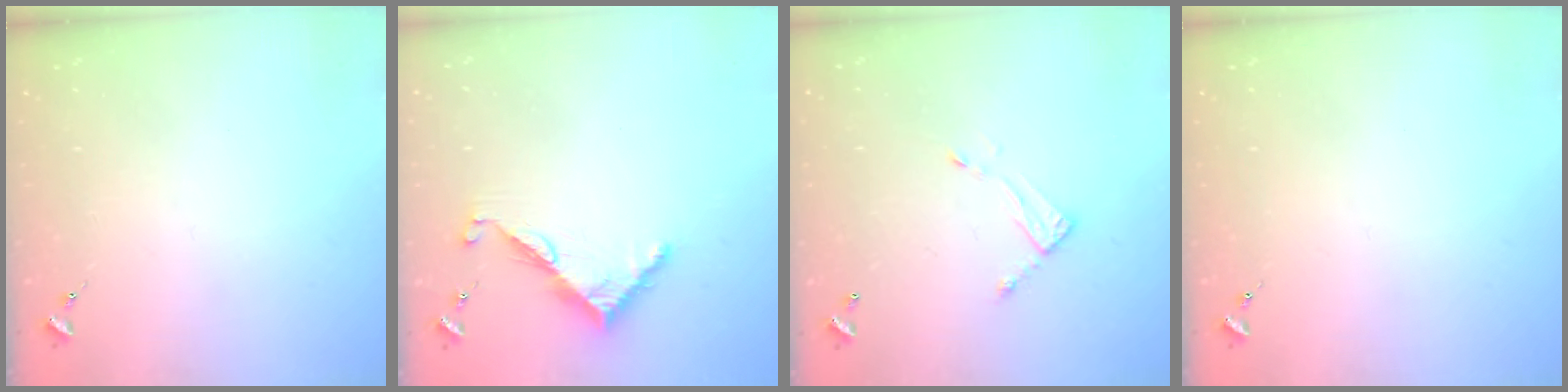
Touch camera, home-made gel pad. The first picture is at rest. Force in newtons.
{"total": 7.7, "press": 7.7, "slide": 0.2}
{"total": 5.5, "press": 5.5, "slide": 0.3}
{"total": 0.0}